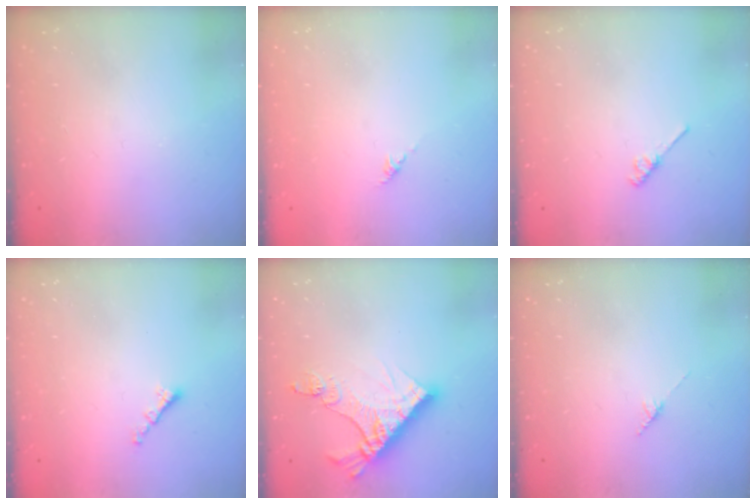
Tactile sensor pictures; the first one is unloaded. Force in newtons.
{"total": 0.6, "press": 0.4, "slide": 0.4}
{"total": 2.7, "press": 2.7, "slide": 0.4}
{"total": 1.3, "press": 1.2, "slide": 0.5}
{"total": 12.6, "press": 12.6, "slide": 1.1}
{"total": 2.8, "press": 2.8, "slide": 0.4}